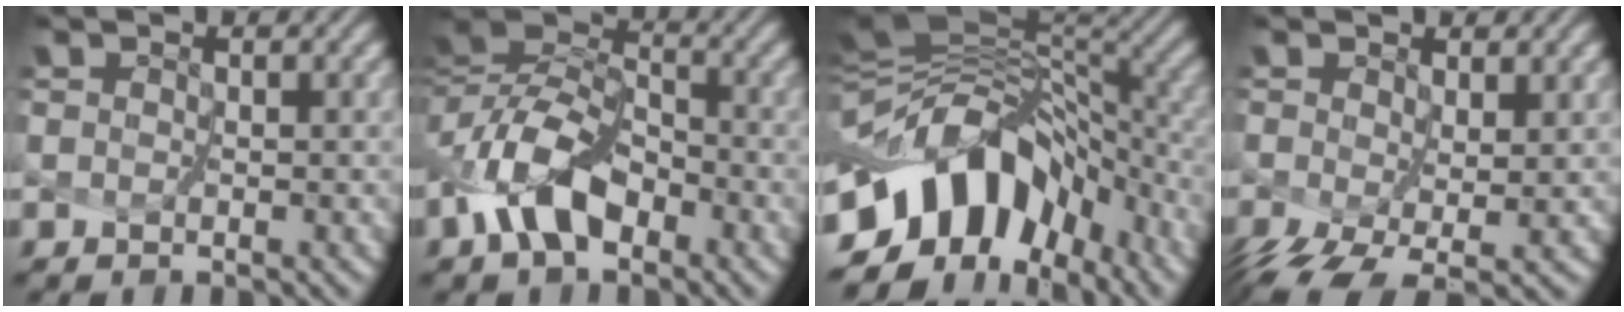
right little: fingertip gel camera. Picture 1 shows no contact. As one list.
[{"total": 6.6, "force": [-3.1, 3.8, 4.4], "torque": [-0.092, 0.008, -0.066]}, {"total": 11.1, "force": [-5.0, 7.3, 6.7], "torque": [-0.115, 0.020, -0.090]}, {"total": 7.1, "force": [-2.8, 3.4, 5.5], "torque": [-0.136, -0.022, -0.043]}]